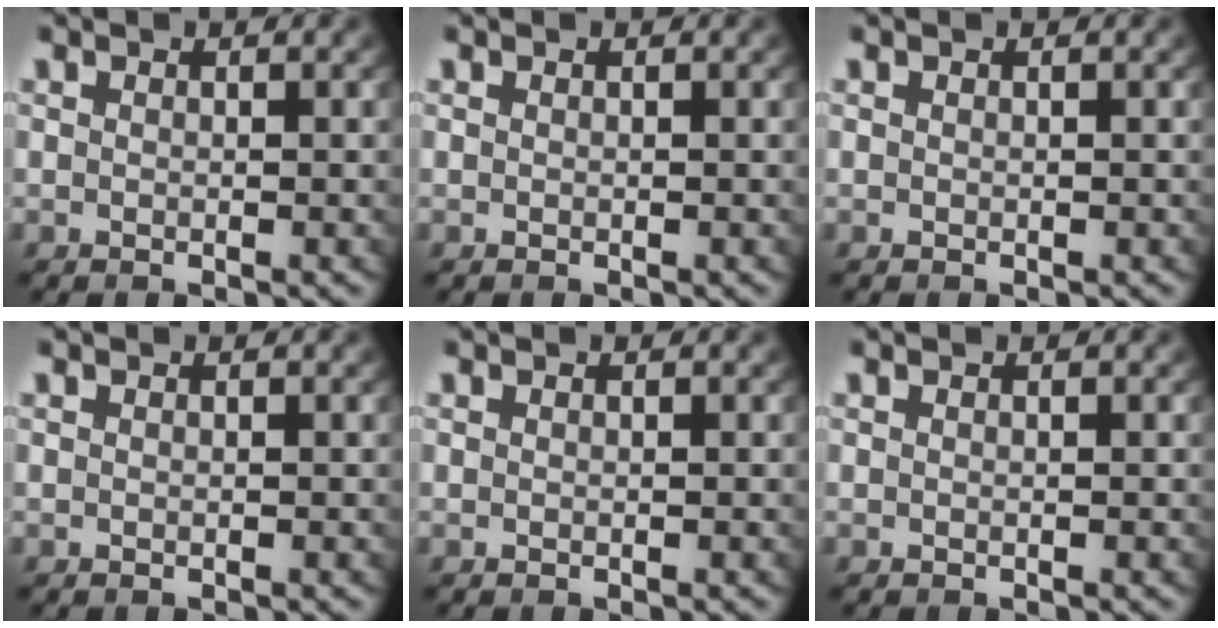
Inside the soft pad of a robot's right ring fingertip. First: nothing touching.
{"total": 0.0}
{"total": 0.0}
{"total": 0.0}
{"total": 0.0}
{"total": 0.0}